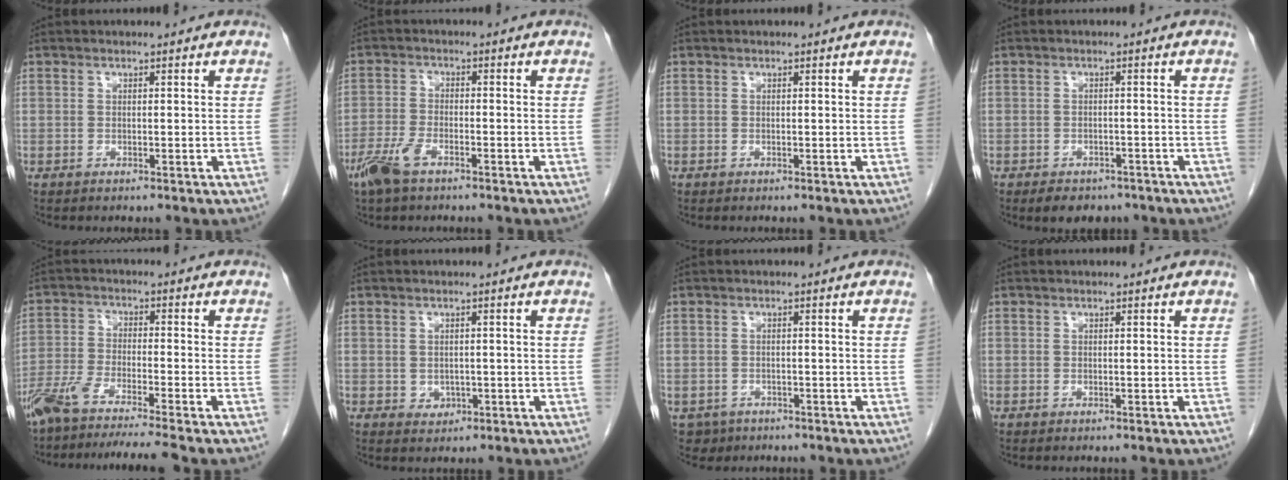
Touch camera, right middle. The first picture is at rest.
{"total": 5.1, "force": [-3.5, 1.6, 3.4], "torque": [-0.083, -0.007, -0.067]}
{"total": 0.0}
{"total": 5.4, "force": [-4.1, 2.9, 1.9], "torque": [-0.025, 0.000, -0.051]}
{"total": 10.1, "force": [-8.7, -1.0, 5.1], "torque": [-0.085, -0.026, -0.148]}
{"total": 1.6, "force": [-0.3, 1.4, 0.8], "torque": [-0.016, 0.000, 0.003]}
{"total": 3.2, "force": [-2.1, 2.4, 0.3], "torque": [-0.007, 0.001, -0.031]}
{"total": 0.0}